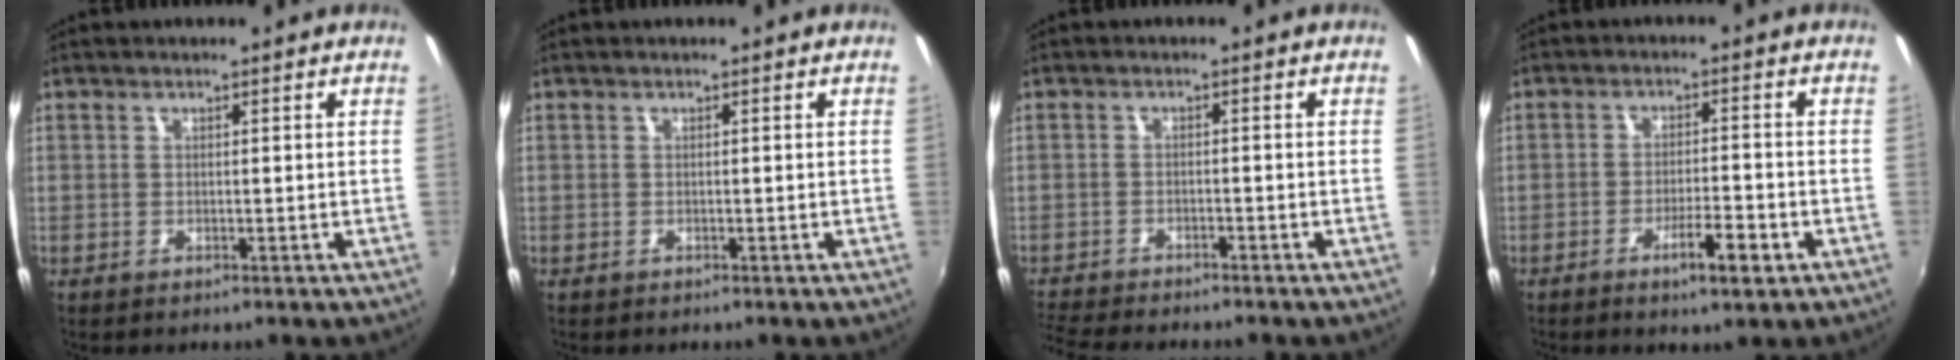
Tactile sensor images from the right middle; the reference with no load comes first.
{"total": 0.0}
{"total": 7.8, "force": [-7.2, 0.9, 2.8], "torque": [-0.080, -0.021, -0.122]}
{"total": 5.6, "force": [-2.9, 0.8, 4.6], "torque": [-0.090, -0.007, -0.045]}